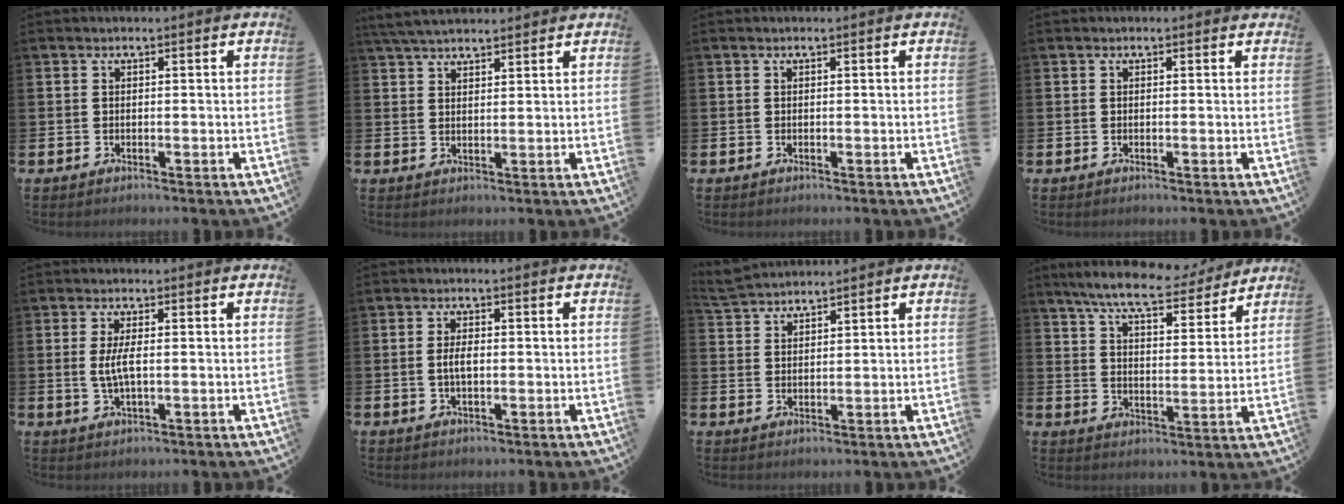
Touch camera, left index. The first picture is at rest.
{"total": 4.5, "force": [4.2, 1.0, 1.3], "torque": [-0.033, -0.009, 0.079]}
{"total": 0.0}
{"total": 0.0}
{"total": 3.2, "force": [0.2, 1.1, 3.0], "torque": [-0.071, 0.003, 0.001]}
{"total": 2.7, "force": [0.0, 1.3, 2.4], "torque": [-0.046, 0.004, -0.003]}
{"total": 3.8, "force": [3.8, 0.4, 0.3], "torque": [-0.016, -0.016, 0.070]}
{"total": 8.6, "force": [7.8, 1.2, 3.4], "torque": [-0.092, -0.039, 0.137]}